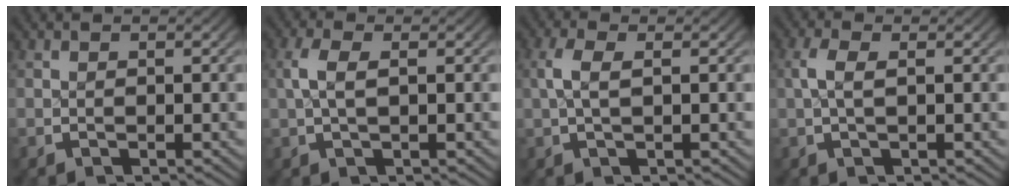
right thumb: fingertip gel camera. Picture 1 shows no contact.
{"total": 2.5, "force": [0.6, 1.0, 2.2], "torque": [-0.054, 0.003, 0.012]}
{"total": 2.4, "force": [0.5, 0.9, 2.2], "torque": [-0.051, 0.004, 0.012]}
{"total": 2.1, "force": [0.5, 0.7, 1.9], "torque": [-0.047, 0.003, 0.010]}